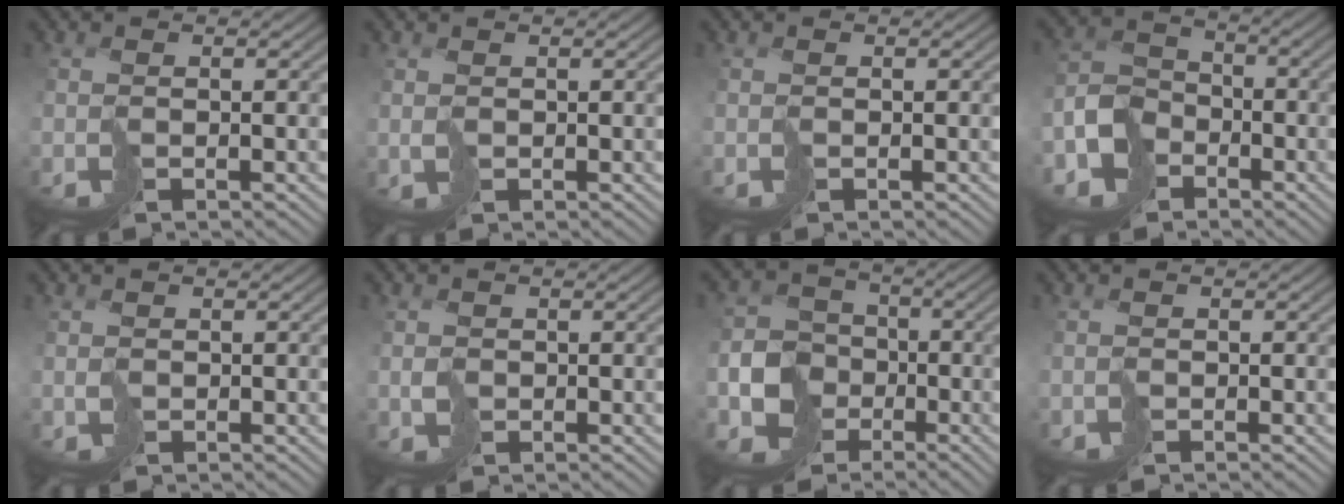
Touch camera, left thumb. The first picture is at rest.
{"total": 0.7, "force": [0.2, 0.6, 0.0], "torque": [-0.006, -0.005, 0.007]}
{"total": 0.0}
{"total": 7.2, "force": [-4.4, 5.2, 2.3], "torque": [-0.048, -0.011, -0.097]}
{"total": 0.8, "force": [0.1, 0.8, 0.0], "torque": [-0.004, -0.006, 0.003]}
{"total": 1.6, "force": [0.0, 1.6, 0.3], "torque": [-0.007, -0.005, 0.000]}
{"total": 6.6, "force": [-3.0, 5.6, 2.0], "torque": [-0.038, -0.009, -0.067]}
{"total": 1.0, "force": [-0.5, 0.8, 0.1], "torque": [-0.005, -0.005, -0.011]}